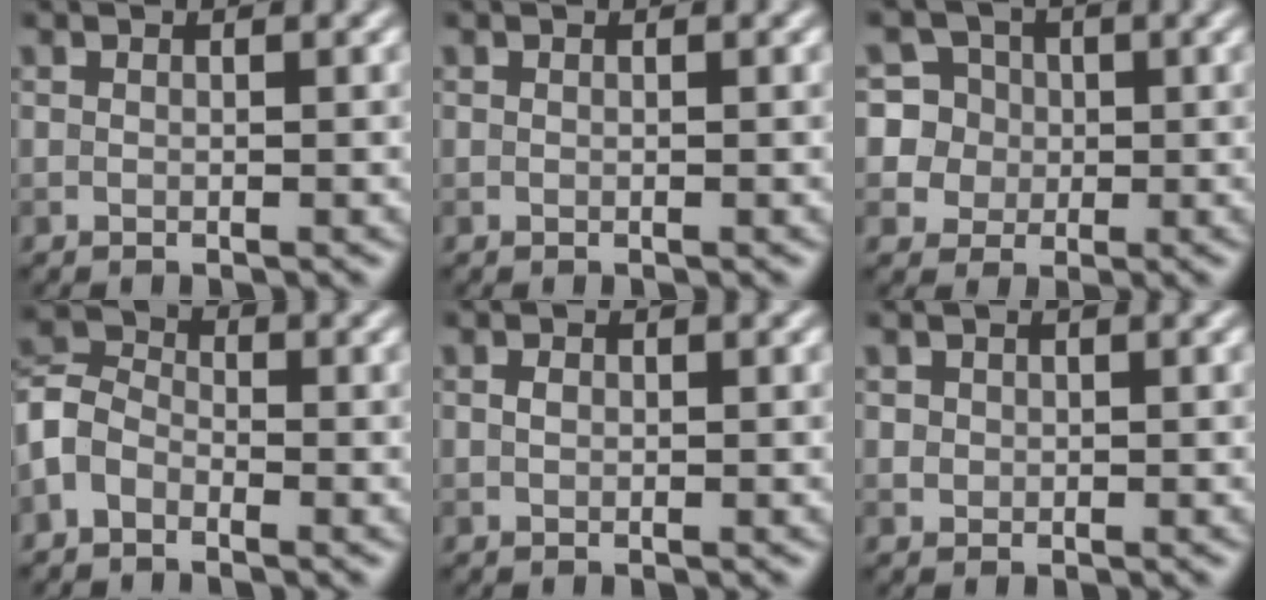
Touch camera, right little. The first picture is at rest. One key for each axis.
{"total": 0.0}
{"total": 8.4, "fx": 1.9, "fy": 7.9, "fz": 2.2, "tx": -0.065, "ty": 0.034, "tz": 0.027}
{"total": 3.5, "fx": -1.8, "fy": 2.3, "fz": 1.9, "tx": -0.041, "ty": 0.011, "tz": -0.052}
{"total": 0.7, "fx": 0.1, "fy": 0.5, "fz": 0.5, "tx": -0.011, "ty": 0.000, "tz": 0.001}
{"total": 0.6, "fx": 0.1, "fy": 0.6, "fz": 0.1, "tx": 0.002, "ty": -0.003, "tz": 0.002}